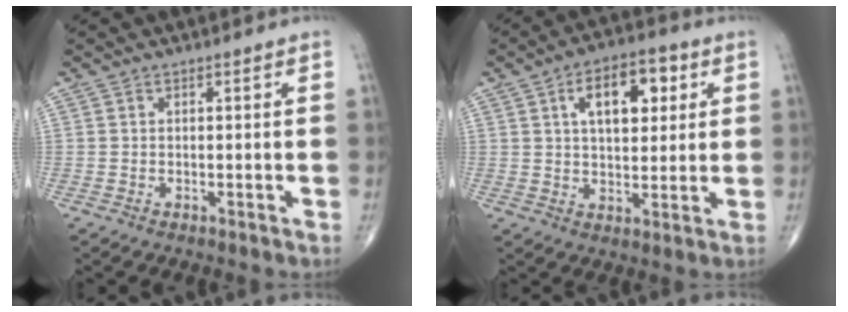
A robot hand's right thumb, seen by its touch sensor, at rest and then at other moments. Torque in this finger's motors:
{"motor_torque": [0.06, 0.22, 0.62, 0.47, 0.17]}